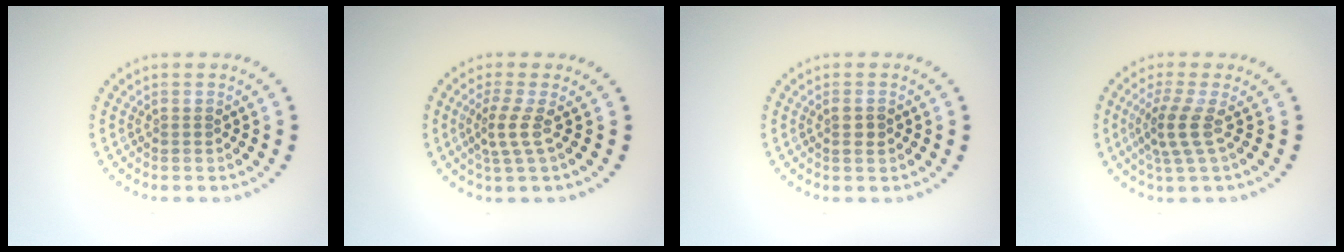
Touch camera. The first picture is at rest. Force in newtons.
{"total": 2.3, "press": 1.5, "slide": 1.7}
{"total": 1.2, "press": 1.2, "slide": 0.4}
{"total": 2.9, "press": 2.3, "slide": 1.8}